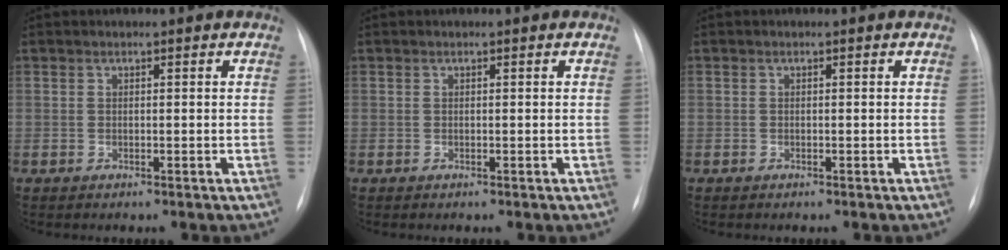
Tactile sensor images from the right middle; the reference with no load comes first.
{"total": 0.0}
{"total": 0.0}